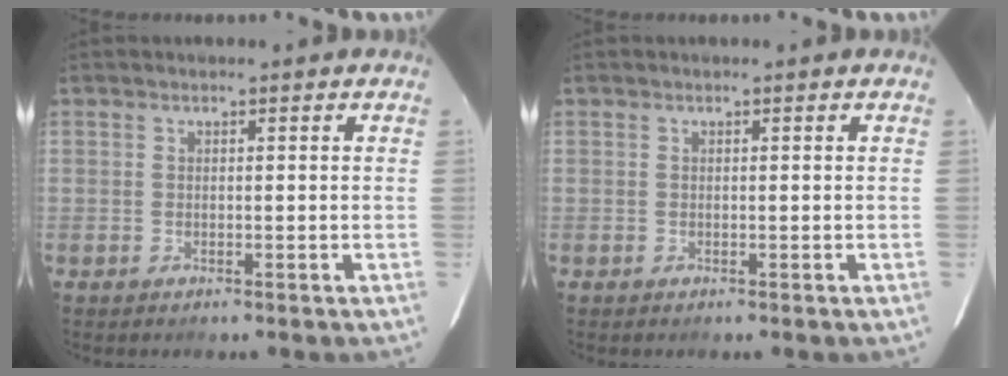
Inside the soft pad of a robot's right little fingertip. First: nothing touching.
{"total": 0.0}